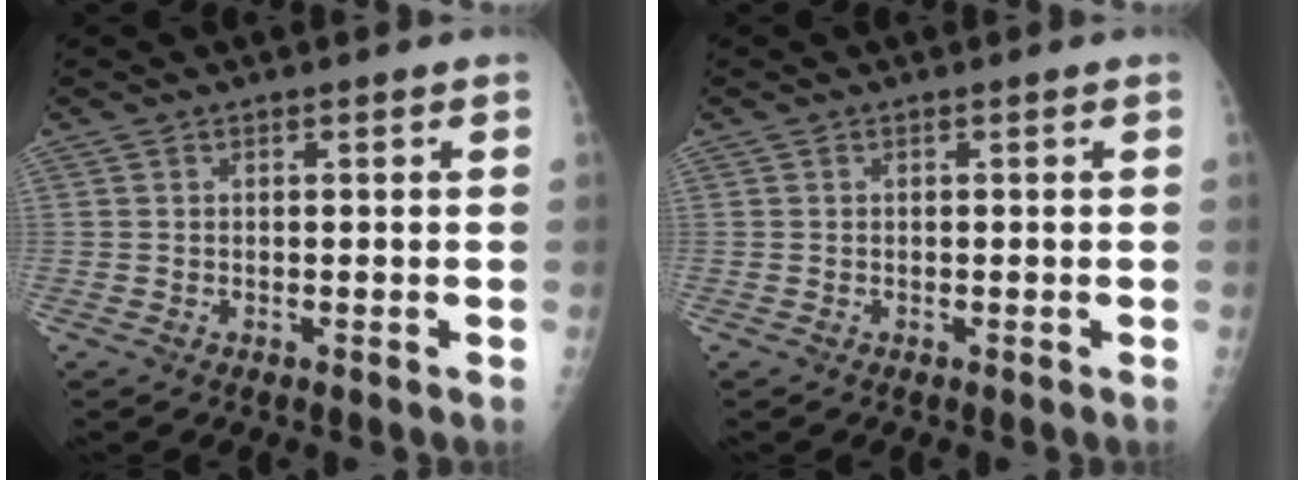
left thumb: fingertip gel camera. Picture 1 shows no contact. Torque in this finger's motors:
{"motor_torque": [0.05, -0.01, 0.05, 0.04, 0.00]}